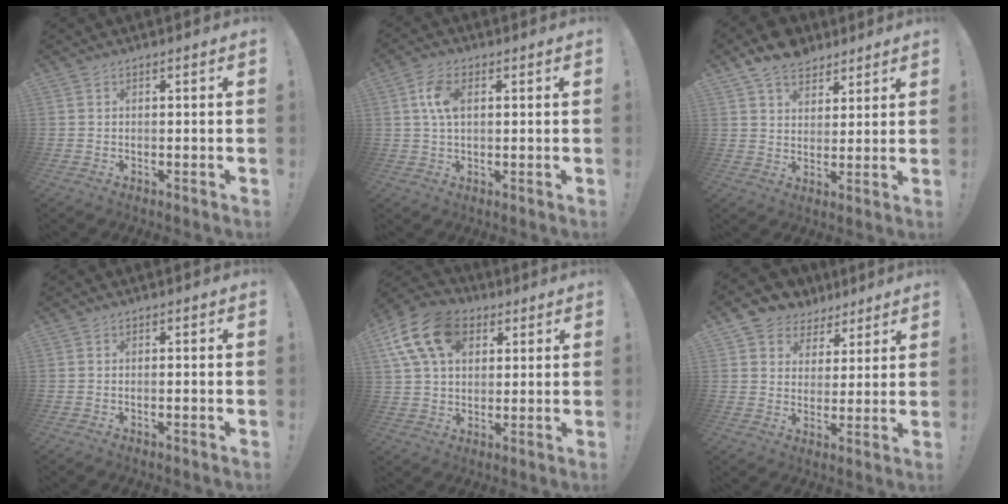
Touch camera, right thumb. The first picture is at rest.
{"total": 7.3, "force": [1.7, 4.3, 5.7], "torque": [-0.111, 0.000, 0.029]}
{"total": 9.6, "force": [7.0, 5.8, 3.0], "torque": [-0.050, -0.038, 0.137]}
{"total": 1.0, "force": [-0.7, -0.1, 0.6], "torque": [-0.019, 0.003, -0.012]}
{"total": 16.8, "force": [6.7, 11.6, 10.1], "torque": [-0.183, -0.019, 0.127]}
{"total": 7.1, "force": [4.0, 5.8, 0.6], "torque": [-0.014, -0.027, 0.082]}